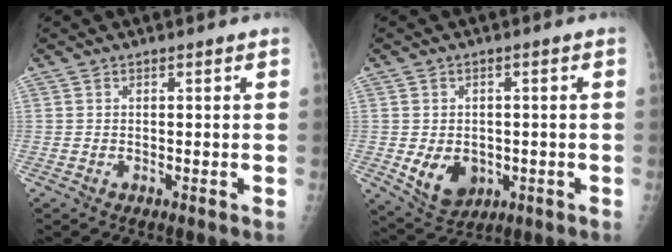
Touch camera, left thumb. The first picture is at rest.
{"total": 7.6, "force": [-1.4, 5.8, 4.6], "torque": [-0.056, -0.003, -0.005]}